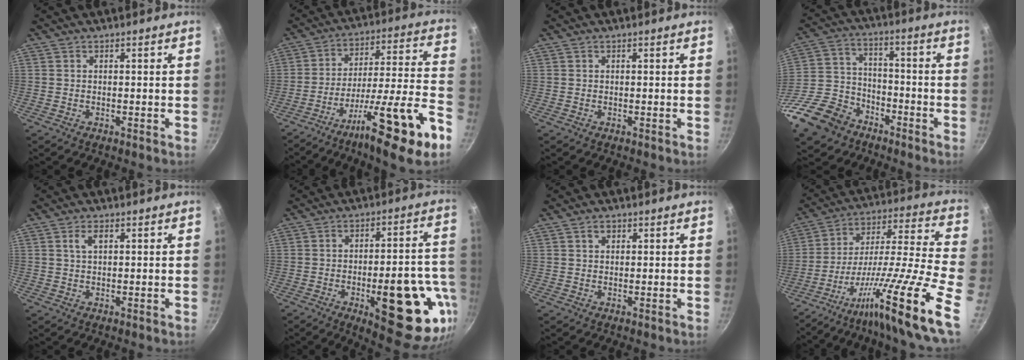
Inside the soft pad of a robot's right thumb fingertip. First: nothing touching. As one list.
[{"total": 21.4, "force": [-11.4, 2.7, 17.9], "torque": [-0.259, 0.051, -0.183]}, {"total": 0.0}, {"total": 16.1, "force": [-10.4, 10.4, 6.6], "torque": [-0.125, 0.060, -0.203]}, {"total": 2.5, "force": [0.9, 1.2, 2.0], "torque": [-0.030, 0.002, 0.019]}, {"total": 22.8, "force": [-8.0, 8.4, 19.6], "torque": [-0.197, 0.024, -0.098]}, {"total": 1.8, "force": [0.9, 1.3, 1.0], "torque": [-0.009, -0.001, 0.014]}, {"total": 25.6, "force": [-14.9, 3.1, 20.6], "torque": [-0.281, 0.067, -0.249]}]